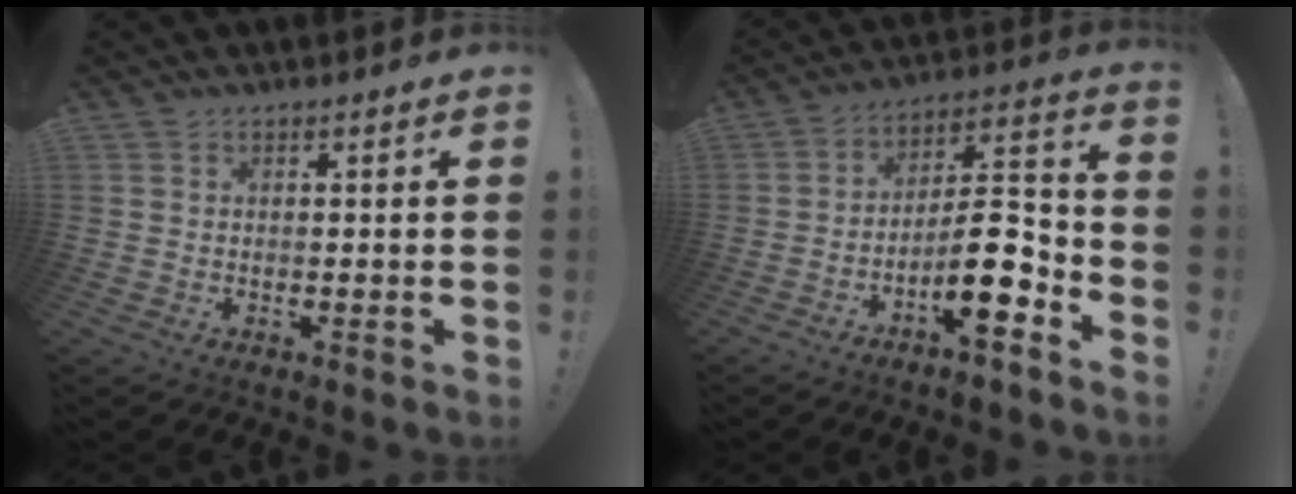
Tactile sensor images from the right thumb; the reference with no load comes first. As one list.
[{"total": 14.2, "force": [-6.6, 4.3, 11.9], "torque": [-0.195, 0.035, -0.108]}]